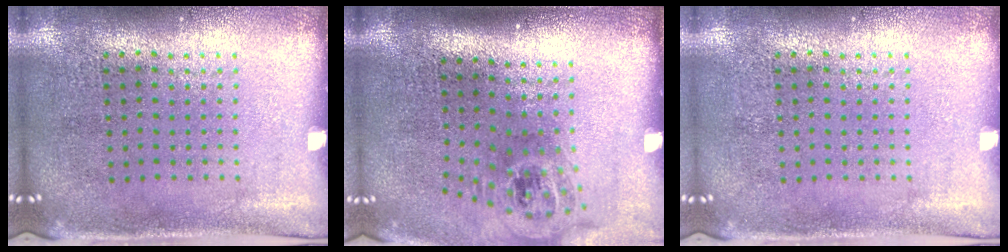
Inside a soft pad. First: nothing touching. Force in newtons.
{"total": 1.6, "press": 1.2, "slide": 1.0}
{"total": 0.0}